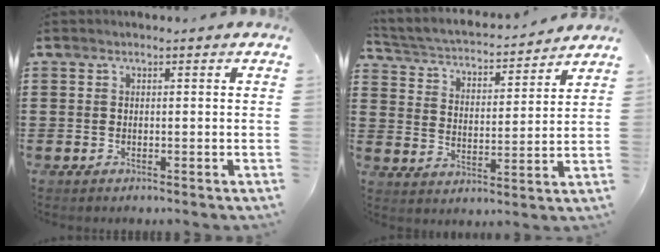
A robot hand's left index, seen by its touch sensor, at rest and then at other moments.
{"total": 2.9, "force": [2.7, 0.6, 0.7], "torque": [-0.035, -0.027, 0.036]}